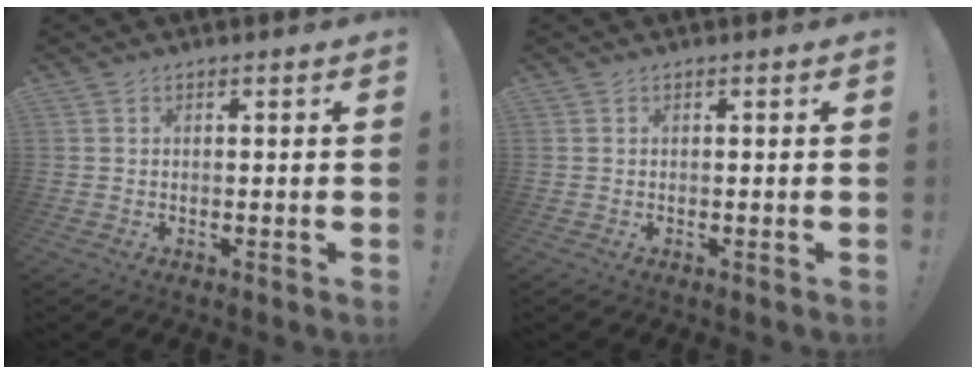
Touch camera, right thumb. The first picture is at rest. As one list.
[{"total": 0.0}]